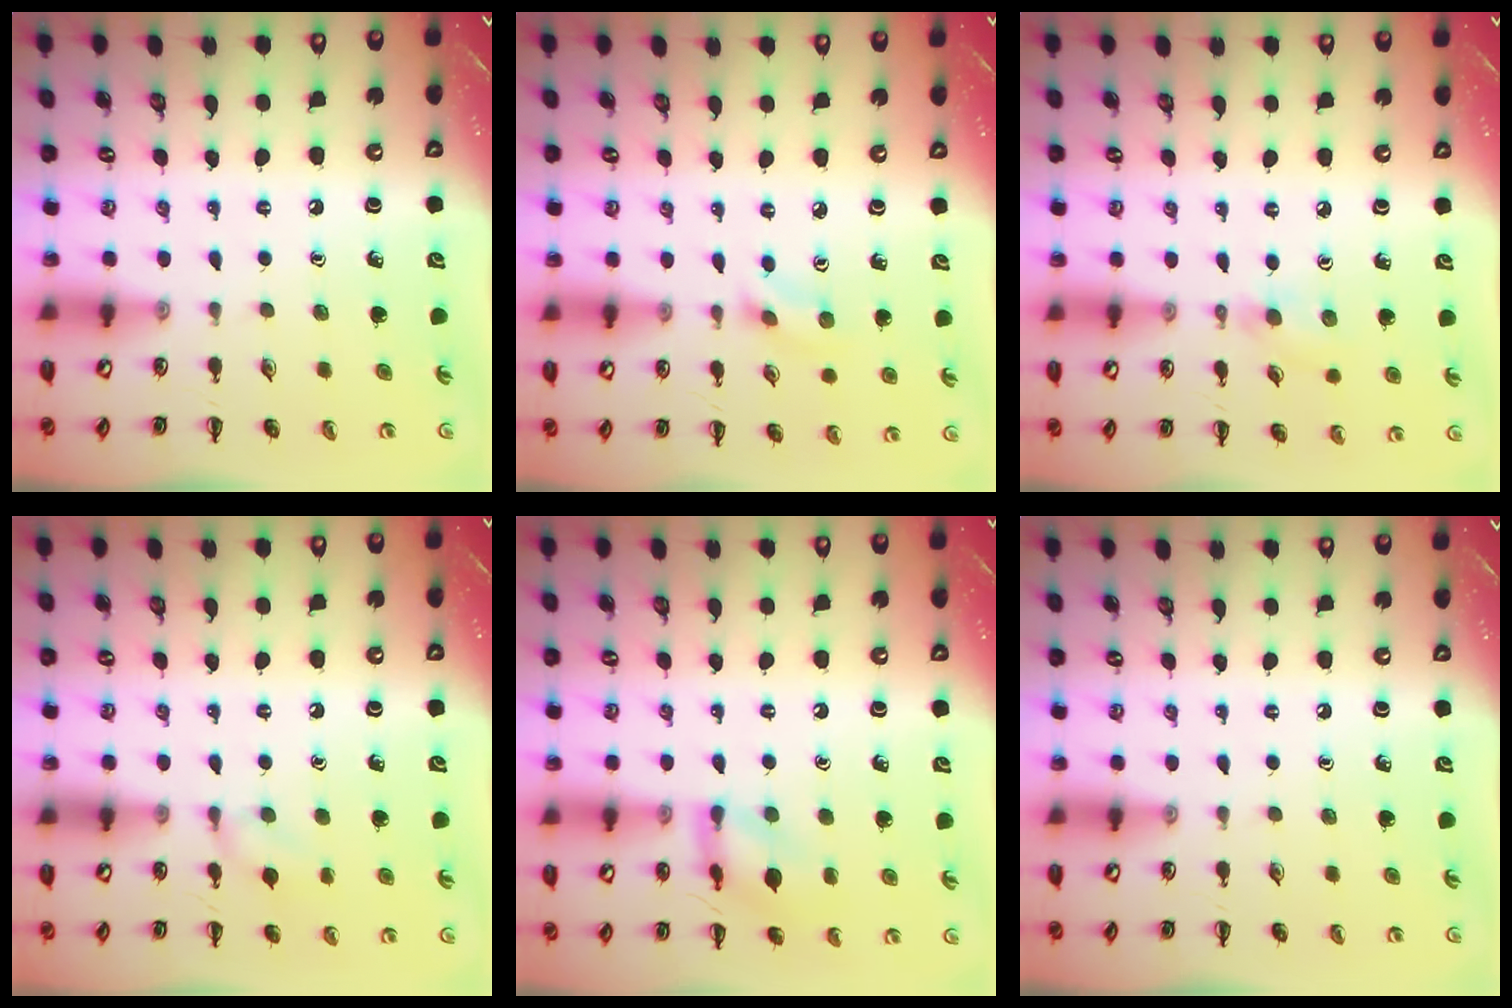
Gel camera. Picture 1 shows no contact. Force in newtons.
{"total": 2.8, "press": 2.6, "slide": 1.0}
{"total": 4.9, "press": 4.6, "slide": 1.8}
{"total": 7.4, "press": 7.0, "slide": 2.4}
{"total": 11.3, "press": 11.2, "slide": 0.9}
{"total": 0.0}